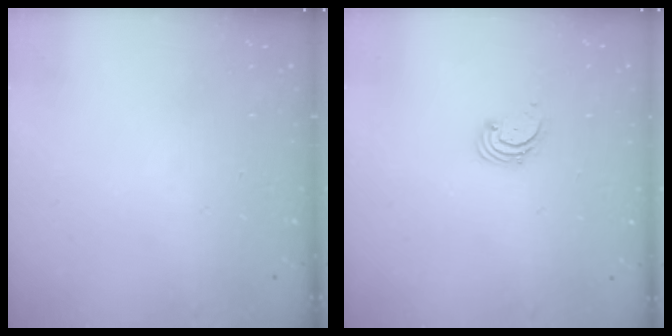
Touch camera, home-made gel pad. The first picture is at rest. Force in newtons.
{"total": 1.7, "press": 1.7, "slide": 0.2}